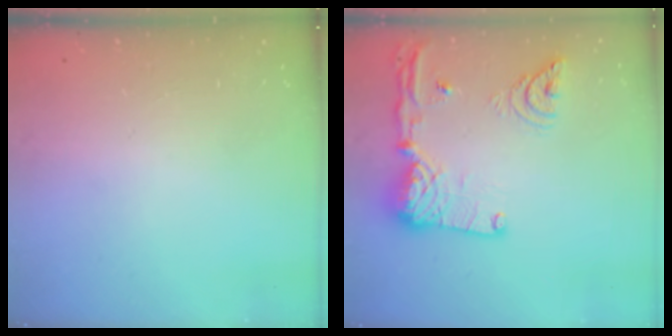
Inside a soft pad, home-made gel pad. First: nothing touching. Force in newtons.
{"total": 20.1, "press": 19.9, "slide": 3.0}